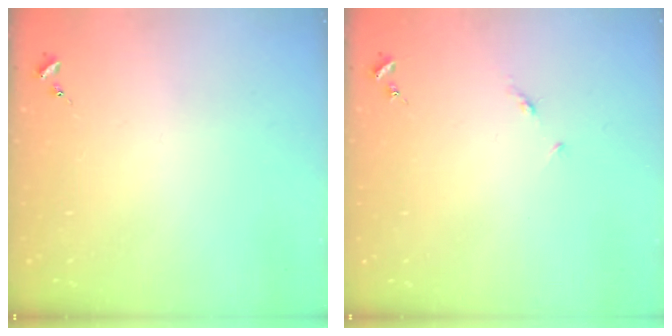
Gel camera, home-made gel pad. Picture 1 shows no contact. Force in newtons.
{"total": 3.9, "press": 3.8, "slide": 0.5}